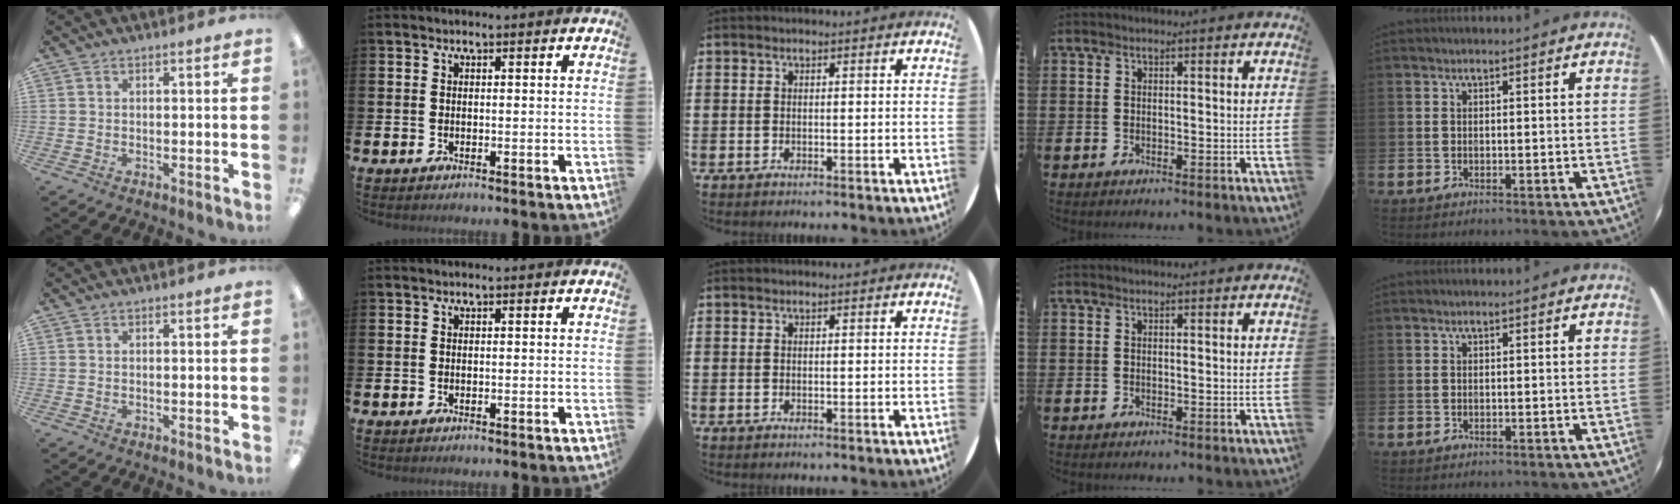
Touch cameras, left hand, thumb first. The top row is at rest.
{}